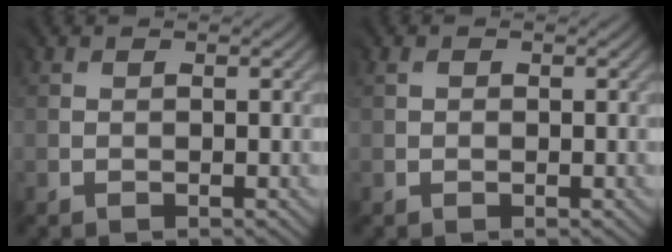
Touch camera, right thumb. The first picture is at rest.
{"total": 0.7, "force": [0.3, 0.6, 0.4], "torque": [-0.008, 0.001, 0.006]}